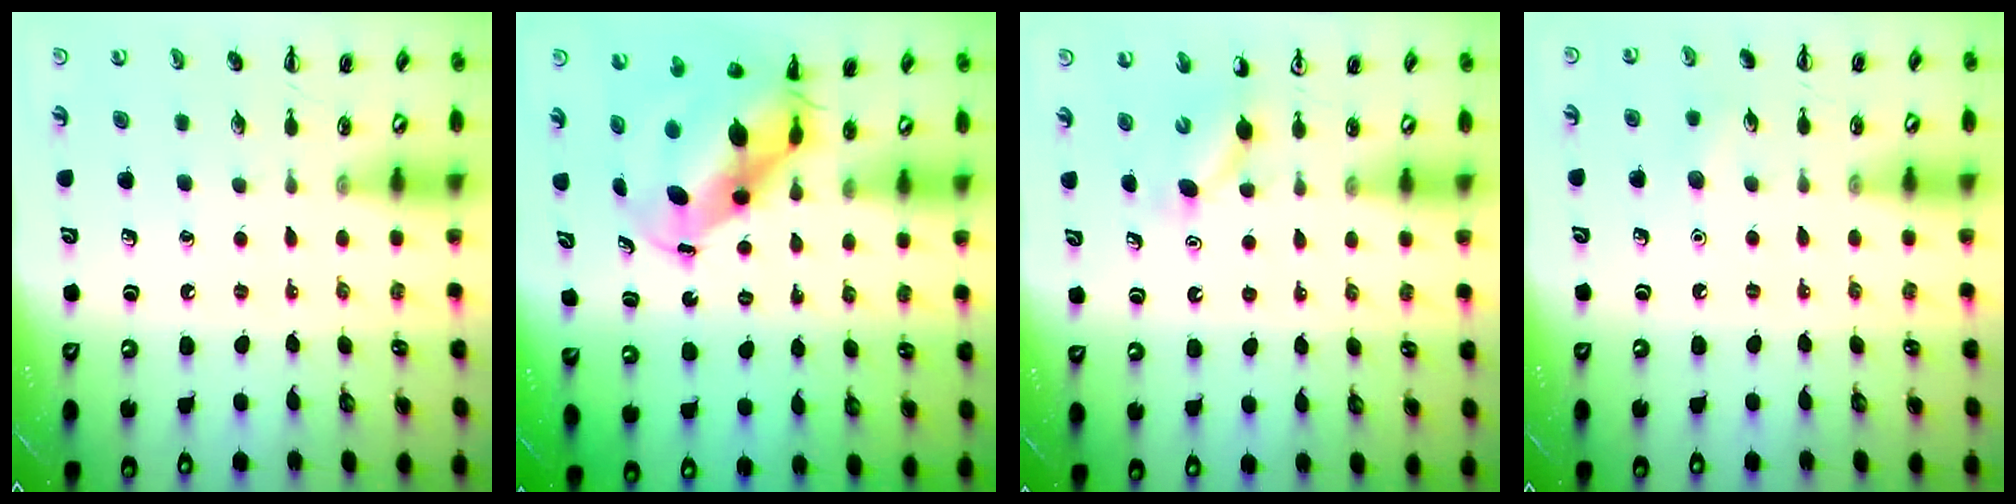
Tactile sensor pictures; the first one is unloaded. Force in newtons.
{"total": 8.2, "press": 8.0, "slide": 1.9}
{"total": 2.9, "press": 2.7, "slide": 1.1}
{"total": 4.5, "press": 4.3, "slide": 1.3}